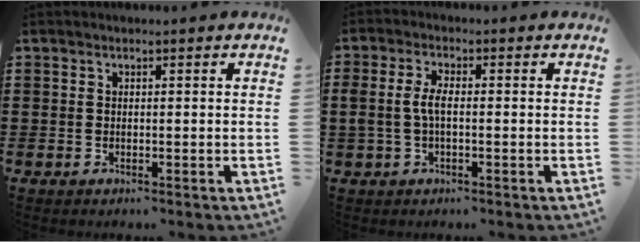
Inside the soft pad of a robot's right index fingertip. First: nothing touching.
{"total": 3.8, "force": [-0.4, 1.5, 3.5], "torque": [-0.086, -0.003, -0.016]}